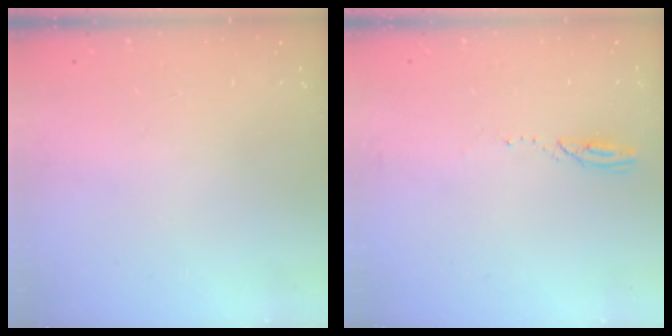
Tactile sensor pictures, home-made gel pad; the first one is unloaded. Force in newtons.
{"total": 2.4, "press": 2.4, "slide": 0.3}